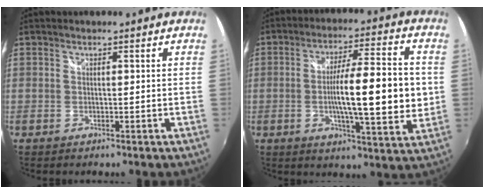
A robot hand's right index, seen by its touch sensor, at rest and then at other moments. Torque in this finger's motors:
{"motor_torque": [2.14, 0.00, 0.83, 0.21]}